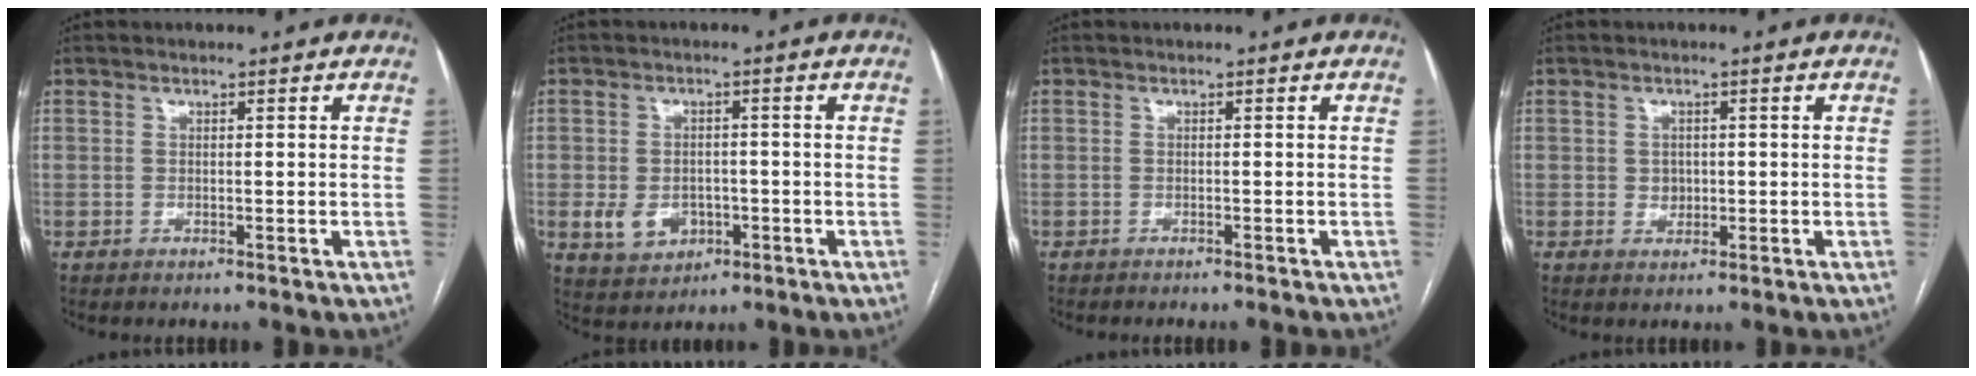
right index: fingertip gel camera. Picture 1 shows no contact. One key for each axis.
{"total": 6.3, "fx": -1.5, "fy": 4.9, "fz": 3.6, "tx": -0.060, "ty": 0.010, "tz": -0.011}
{"total": 2.0, "fx": -1.9, "fy": 0.1, "fz": 0.8, "tx": -0.012, "ty": 0.000, "tz": -0.023}
{"total": 2.1, "fx": 0.0, "fy": 1.9, "fz": 0.9, "tx": -0.010, "ty": 0.002, "tz": 0.005}